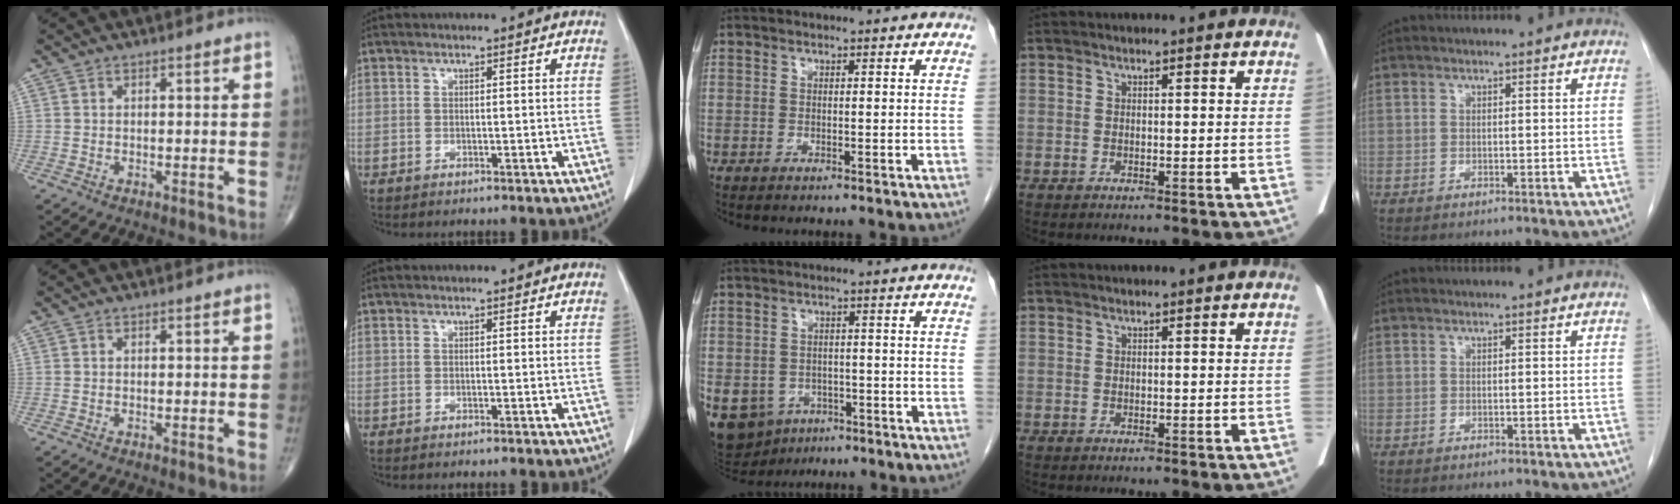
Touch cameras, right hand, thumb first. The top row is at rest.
{"middle": {"total": 13.9, "force": [-6.7, 11.1, 5.0], "torque": [-0.143, 0.000, -0.084]}}